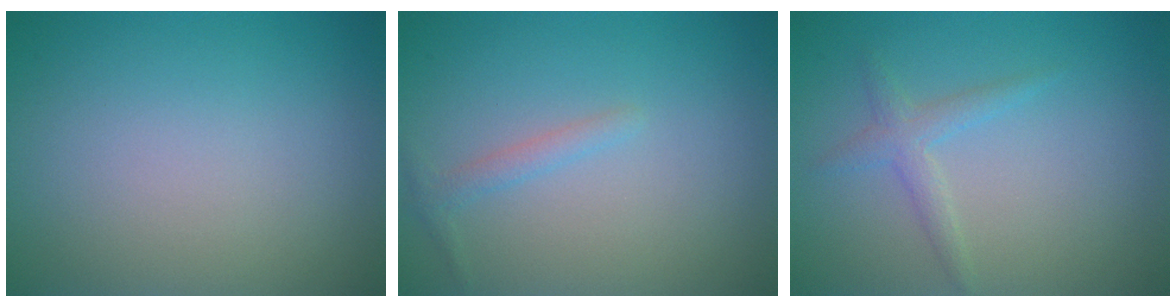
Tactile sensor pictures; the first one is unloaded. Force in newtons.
{"total": 1.2, "press": 1.2, "slide": 0.0}
{"total": 1.7, "press": 1.7, "slide": 0.0}